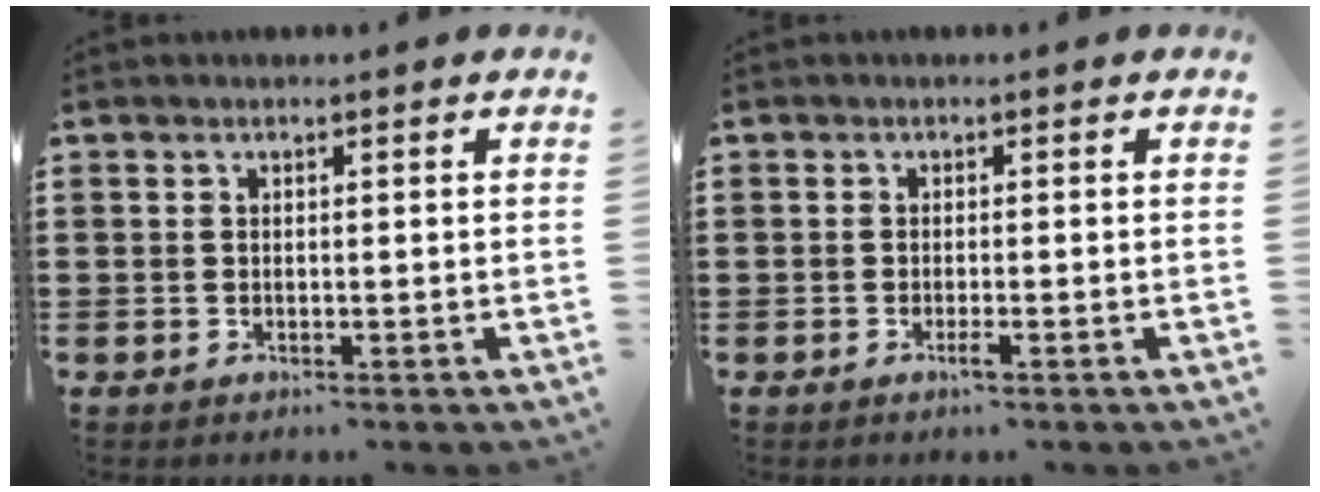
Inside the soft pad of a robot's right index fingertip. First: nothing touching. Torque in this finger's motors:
{"motor_torque": [0.20, 0.02, 0.02, 0.01]}